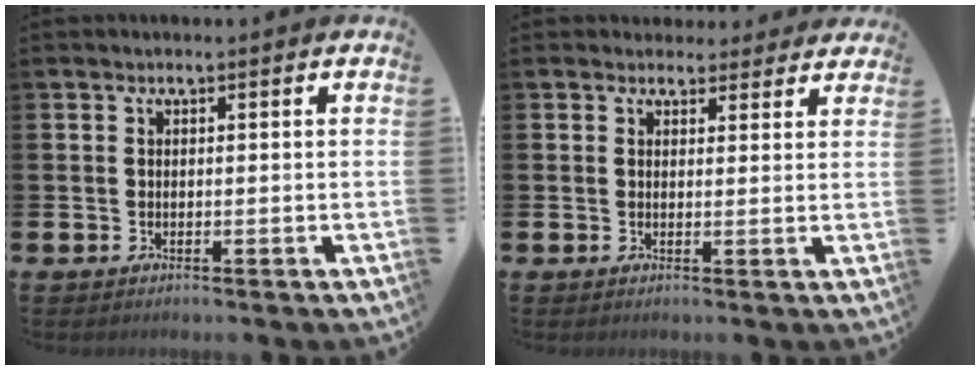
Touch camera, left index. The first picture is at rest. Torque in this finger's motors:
{"motor_torque": [1.00, -1.14, 0.48, 0.00]}